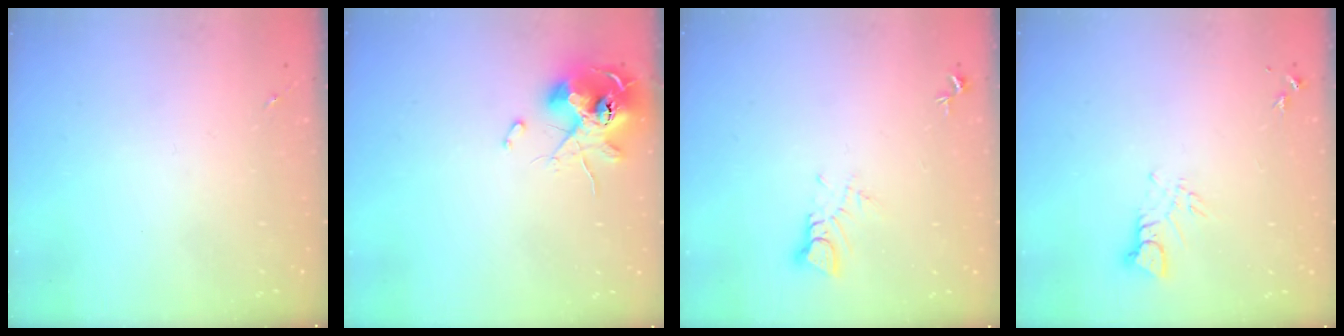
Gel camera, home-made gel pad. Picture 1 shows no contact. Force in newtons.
{"total": 13.7, "press": 13.6, "slide": 1.8}
{"total": 3.6, "press": 3.6, "slide": 0.2}
{"total": 3.9, "press": 3.9, "slide": 0.4}